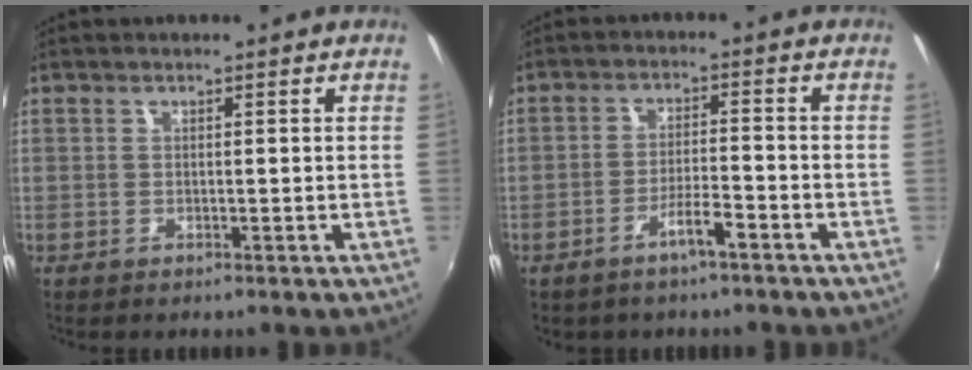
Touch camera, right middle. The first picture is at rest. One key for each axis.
{"total": 4.4, "fx": -3.1, "fy": 1.1, "fz": 2.9, "tx": -0.065, "ty": 0.004, "tz": -0.047}